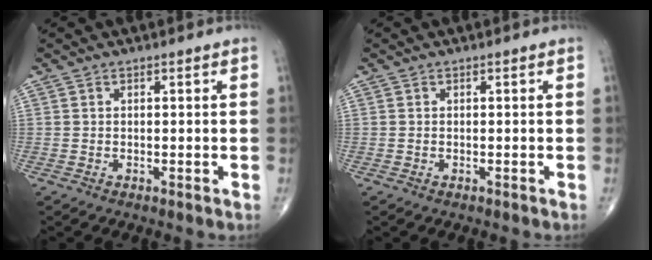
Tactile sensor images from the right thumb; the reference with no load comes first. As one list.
[{"total": 0.0}]